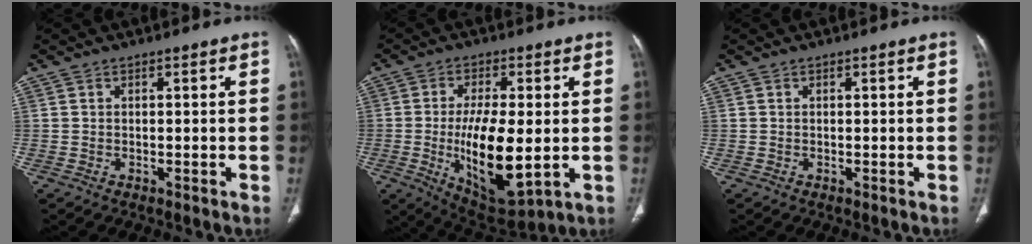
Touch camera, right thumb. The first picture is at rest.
{"total": 15.6, "force": [-1.8, 6.0, 14.3], "torque": [-0.240, -0.023, -0.017]}
{"total": 0.0}